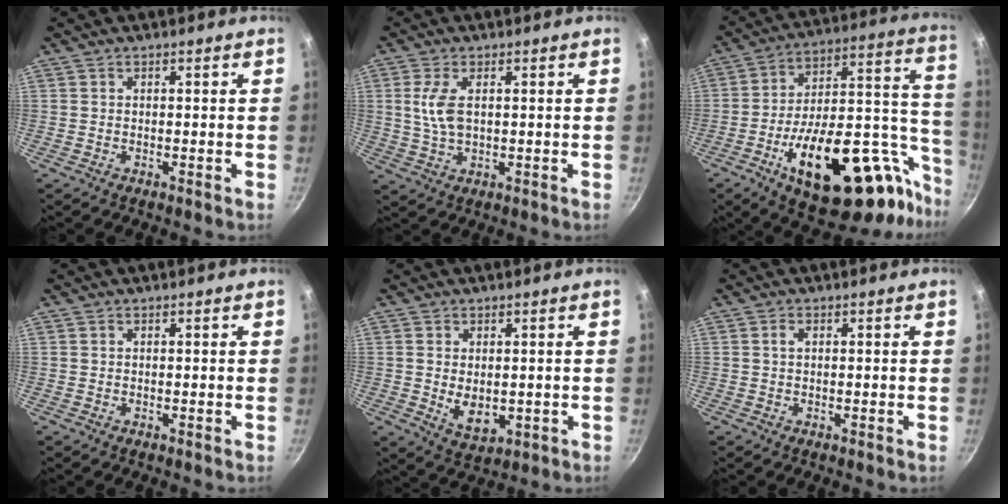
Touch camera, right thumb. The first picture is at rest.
{"total": 5.7, "force": [1.0, 2.8, 4.8], "torque": [-0.102, 0.001, 0.020]}
{"total": 32.7, "force": [-15.0, 14.8, 25.0], "torque": [-0.294, 0.084, -0.212]}
{"total": 0.0}
{"total": 6.0, "force": [0.0, 3.8, 4.6], "torque": [-0.072, -0.015, 0.012]}
{"total": 0.9, "force": [0.2, 0.5, 0.7], "torque": [-0.014, 0.003, 0.004]}